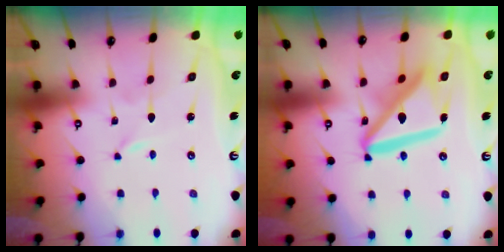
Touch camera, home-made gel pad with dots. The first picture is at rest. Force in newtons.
{"total": 16.9, "press": 16.8, "slide": 2.0}